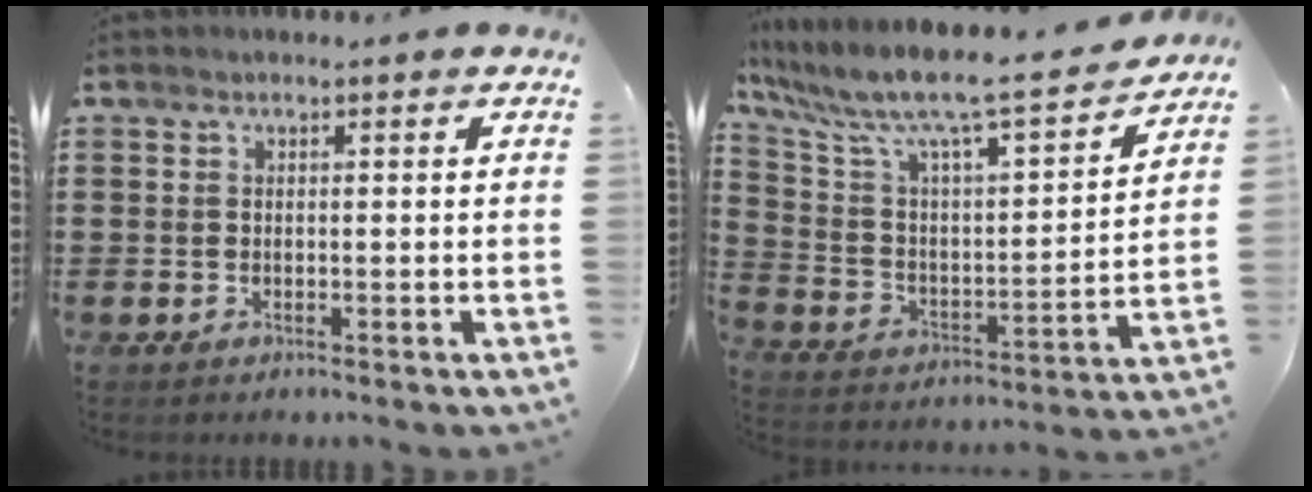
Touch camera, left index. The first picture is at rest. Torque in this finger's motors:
{"motor_torque": [2.14, 0.00, 1.05, 0.21]}